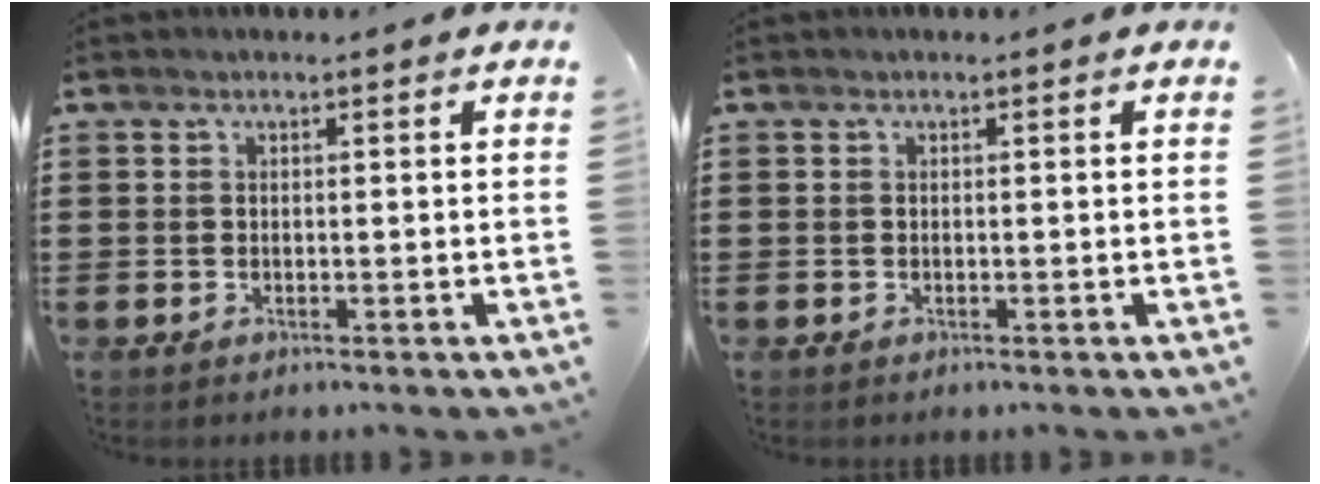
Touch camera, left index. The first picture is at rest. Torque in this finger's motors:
{"motor_torque": [0.00, 0.00, 0.00, -0.01]}